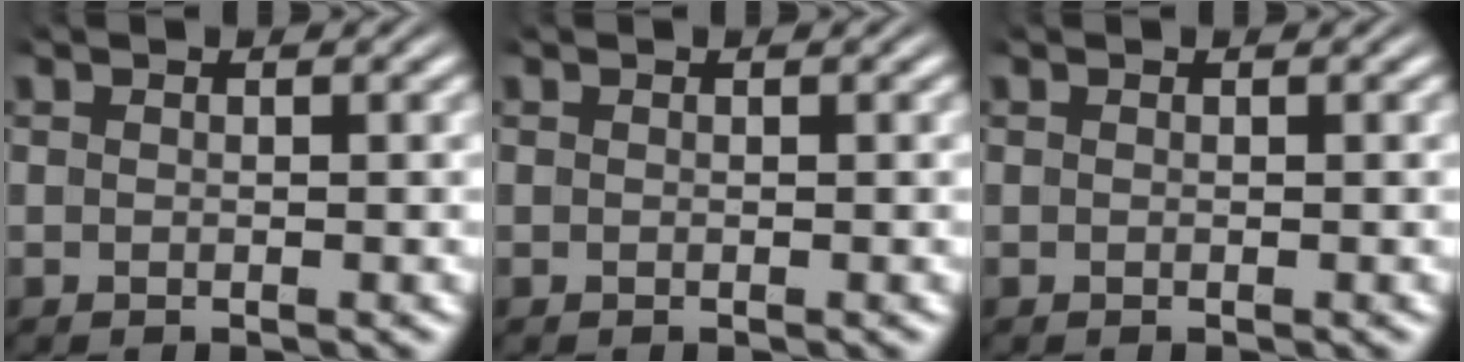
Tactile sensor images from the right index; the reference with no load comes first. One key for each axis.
{"total": 0.0}
{"total": 0.0}